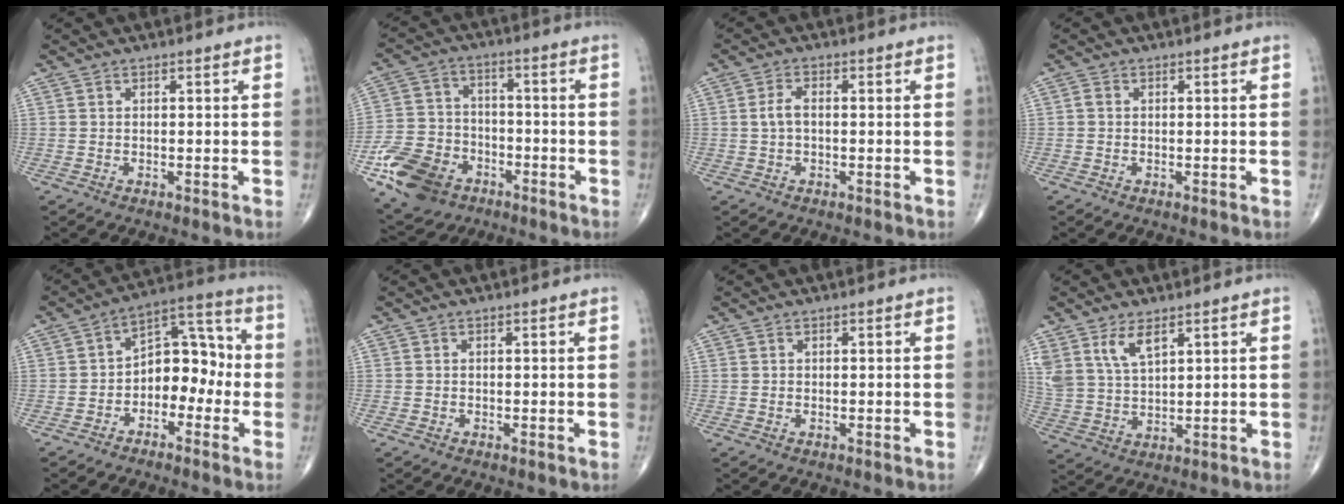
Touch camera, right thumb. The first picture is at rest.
{"total": 14.0, "force": [-7.0, 10.1, 6.8], "torque": [-0.113, 0.032, -0.126]}
{"total": 3.0, "force": [0.0, 1.6, 2.5], "torque": [-0.058, 0.011, -0.003]}
{"total": 0.9, "force": [0.0, 0.7, 0.5], "torque": [-0.007, 0.001, -0.003]}
{"total": 10.5, "force": [-2.3, 7.0, 7.6], "torque": [-0.076, 0.048, -0.051]}
{"total": 0.0}
{"total": 0.0}
{"total": 7.6, "force": [4.5, 3.5, 5.0], "torque": [-0.097, -0.017, 0.099]}